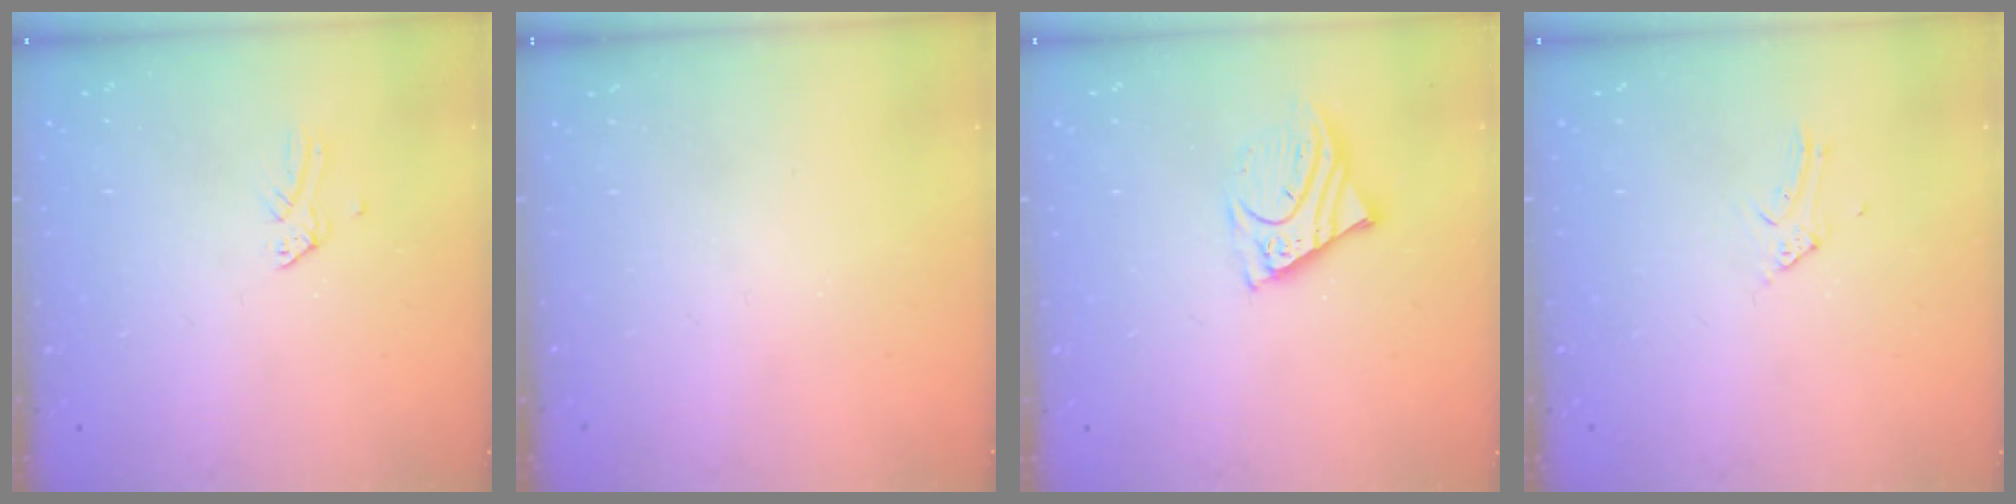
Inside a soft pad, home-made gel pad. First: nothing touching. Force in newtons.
{"total": 0.0}
{"total": 8.4, "press": 8.3, "slide": 1.0}
{"total": 3.0, "press": 3.0, "slide": 0.3}